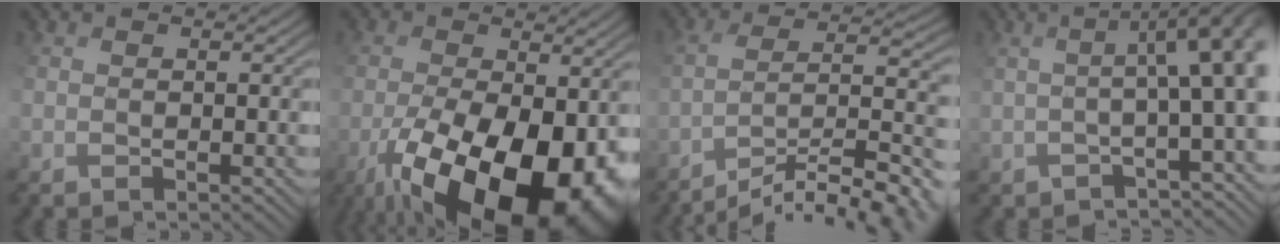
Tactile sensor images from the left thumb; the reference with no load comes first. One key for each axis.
{"total": 17.5, "fx": -7.2, "fy": 9.0, "fz": 13.2, "tx": -0.243, "ty": -0.027, "tz": -0.098}
{"total": 14.0, "fx": -11.4, "fy": 3.0, "fz": 7.6, "tx": -0.103, "ty": 0.009, "tz": -0.170}
{"total": 8.3, "fx": 0.1, "fy": 2.1, "fz": 8.0, "tx": -0.074, "ty": 0.016, "tz": 0.014}